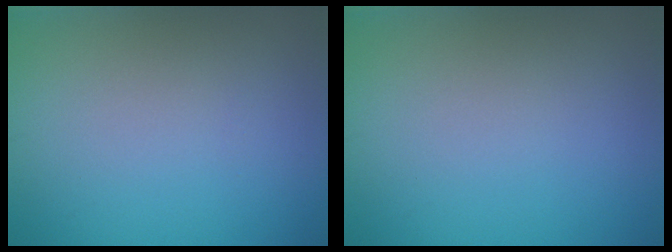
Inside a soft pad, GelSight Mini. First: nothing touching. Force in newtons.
{"total": 0.0}